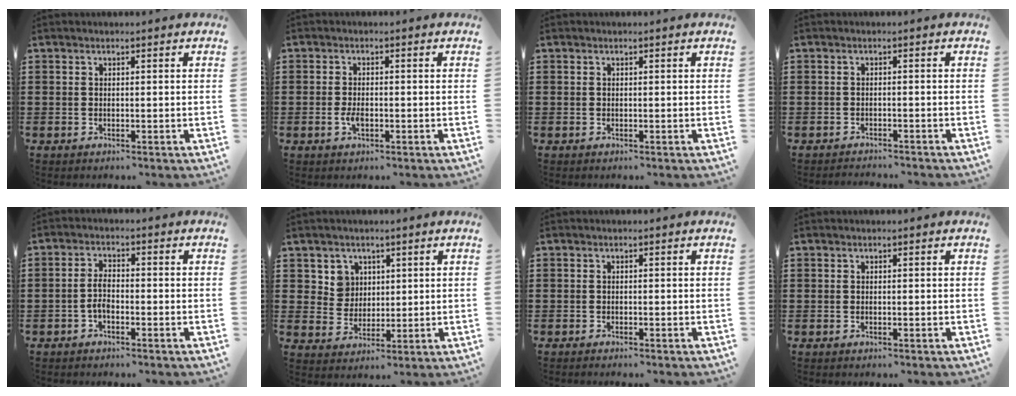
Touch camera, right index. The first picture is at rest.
{"total": 2.4, "force": [-0.7, 1.0, 2.1], "torque": [-0.047, -0.002, -0.015]}
{"total": 0.0}
{"total": 1.3, "force": [-1.3, -0.1, -0.1], "torque": [-0.003, 0.000, -0.027]}
{"total": 3.0, "force": [-1.3, 1.3, 2.4], "torque": [-0.060, 0.000, -0.029]}
{"total": 4.7, "force": [2.2, 4.2, 0.5], "torque": [-0.024, 0.013, 0.040]}
{"total": 0.7, "force": [-0.6, -0.1, 0.0], "torque": [-0.002, -0.004, -0.013]}
{"total": 0.0}